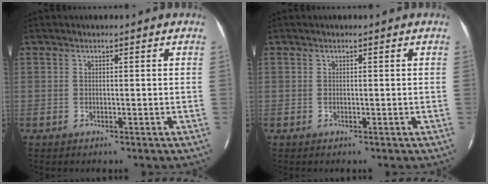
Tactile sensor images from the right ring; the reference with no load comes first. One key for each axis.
{"total": 0.0}